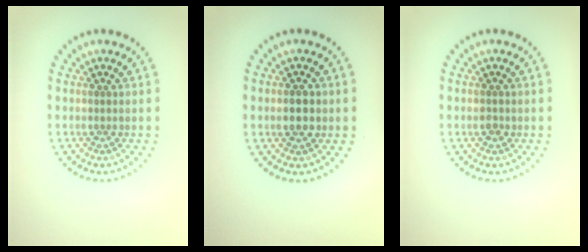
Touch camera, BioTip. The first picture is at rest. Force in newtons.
{"total": 2.7, "press": 2.7, "slide": 0.1}
{"total": 0.9, "press": 0.9, "slide": 0.1}